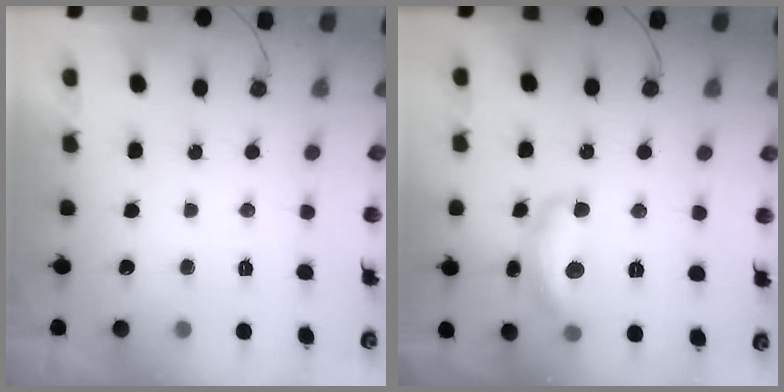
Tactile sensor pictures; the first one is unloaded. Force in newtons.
{"total": 13.9, "press": 13.8, "slide": 1.0}